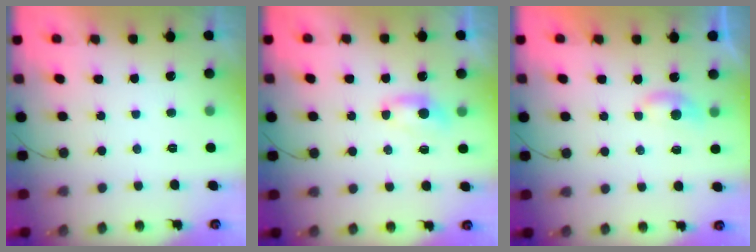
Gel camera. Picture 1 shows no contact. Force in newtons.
{"total": 5.1, "press": 5.1, "slide": 0.5}
{"total": 3.5, "press": 3.4, "slide": 0.5}